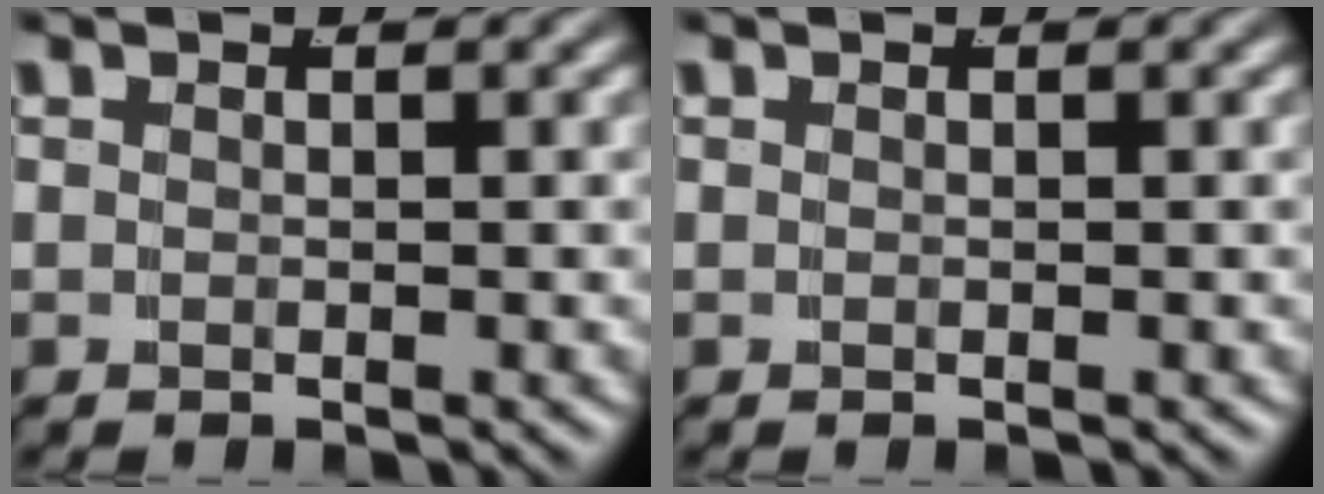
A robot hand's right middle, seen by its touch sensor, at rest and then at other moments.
{"total": 0.0}